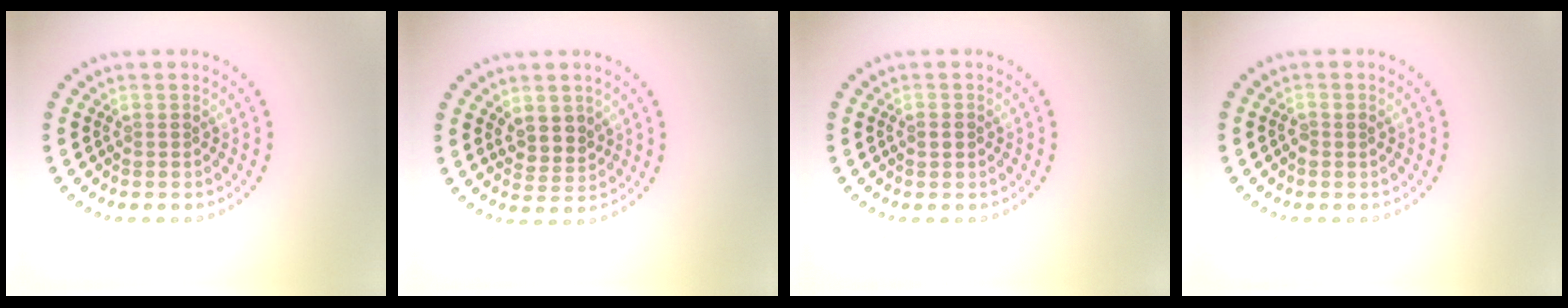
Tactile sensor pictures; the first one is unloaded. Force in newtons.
{"total": 2.5, "press": 2.3, "slide": 1.0}
{"total": 1.5, "press": 1.5, "slide": 0.1}
{"total": 0.8, "press": 0.8, "slide": 0.0}